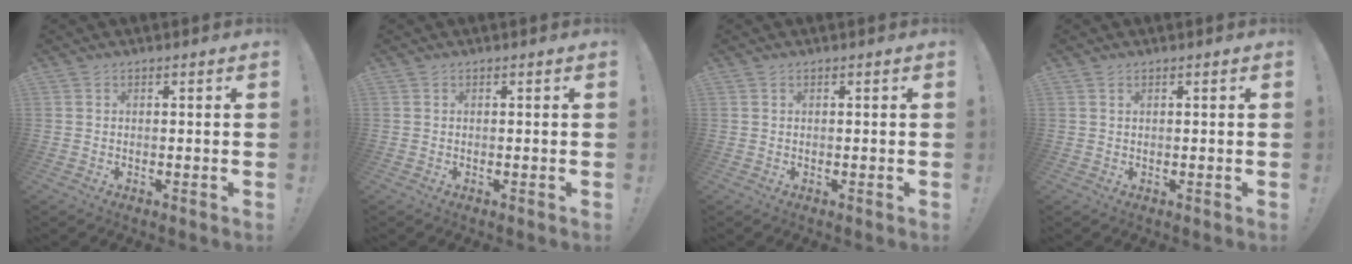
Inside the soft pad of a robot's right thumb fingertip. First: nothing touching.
{"total": 0.0}
{"total": 0.0}
{"total": 0.6, "force": [0.3, 0.2, 0.5], "torque": [-0.006, -0.001, 0.006]}